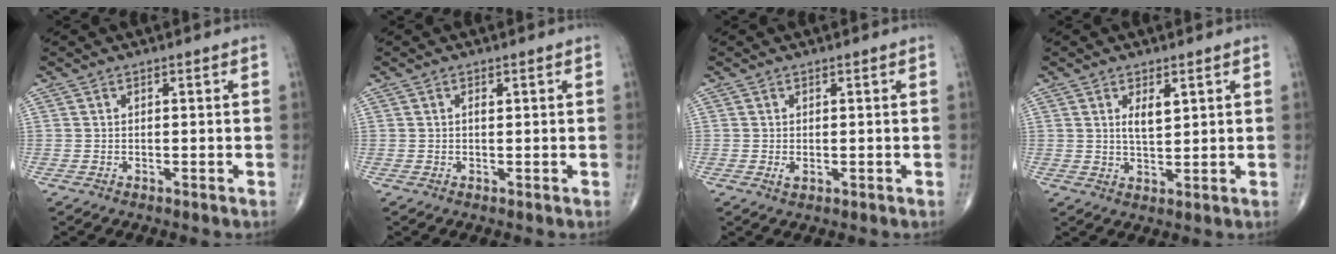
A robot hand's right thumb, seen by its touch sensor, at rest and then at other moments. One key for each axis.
{"total": 0.7, "fx": 0.2, "fy": 0.3, "fz": 0.5, "tx": -0.012, "ty": -0.001, "tz": 0.004}
{"total": 1.1, "fx": -0.1, "fy": 0.6, "fz": 0.9, "tx": -0.015, "ty": -0.003, "tz": 0.000}
{"total": 3.9, "fx": 1.6, "fy": 1.7, "fz": 3.2, "tx": -0.047, "ty": -0.015, "tz": 0.030}